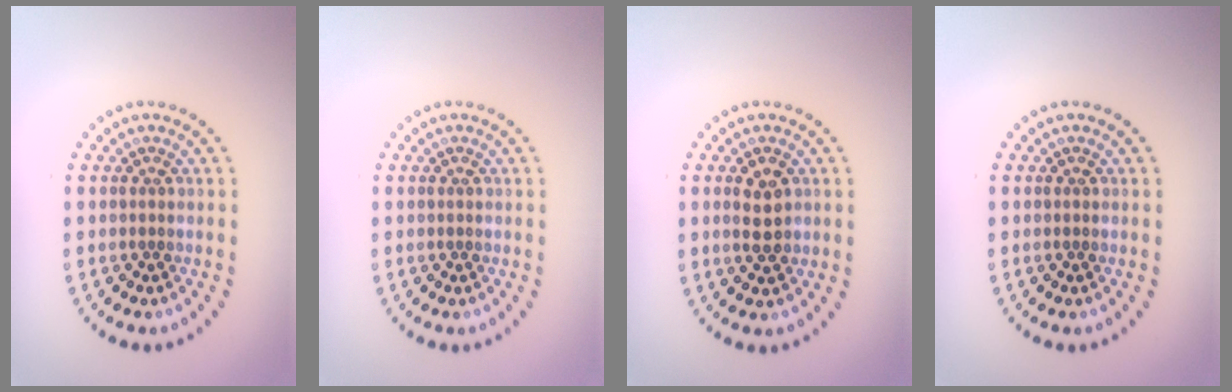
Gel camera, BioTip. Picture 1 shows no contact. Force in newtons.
{"total": 0.0}
{"total": 2.4, "press": 2.3, "slide": 0.3}
{"total": 0.0}